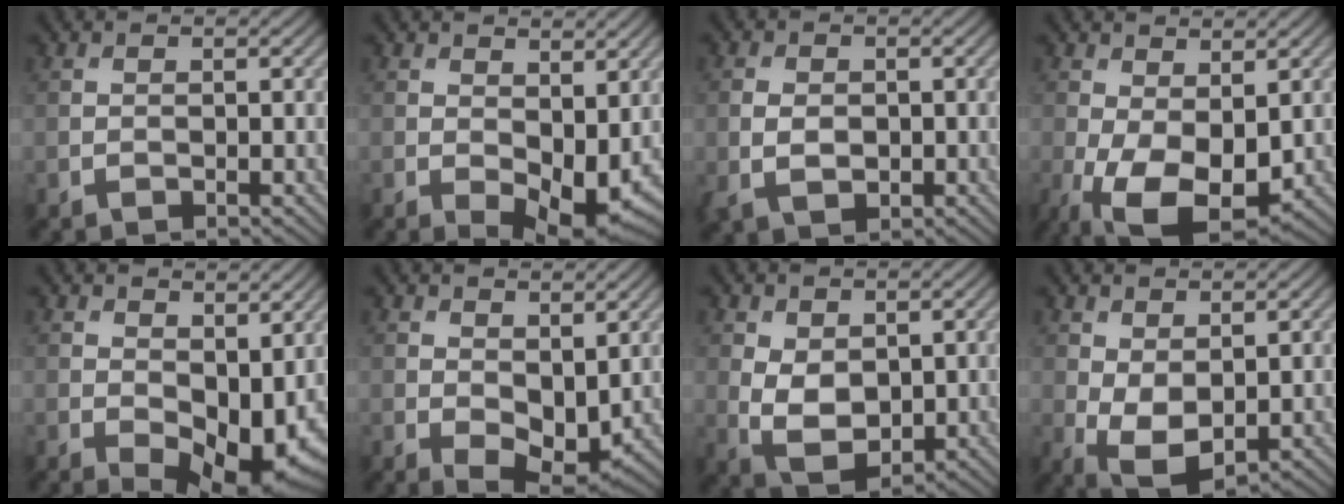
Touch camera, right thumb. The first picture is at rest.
{"total": 7.5, "force": [-0.2, 4.1, 6.2], "torque": [-0.106, -0.017, 0.010]}
{"total": 3.6, "force": [-0.4, 2.6, 2.4], "torque": [-0.054, -0.004, -0.005]}
{"total": 10.2, "force": [-2.4, 5.6, 8.2], "torque": [-0.193, -0.035, -0.022]}
{"total": 9.7, "force": [-0.1, 5.7, 7.9], "torque": [-0.124, -0.020, 0.013]}
{"total": 5.8, "force": [0.7, 3.5, 4.7], "torque": [-0.088, -0.012, 0.018]}
{"total": 5.7, "force": [0.8, 3.8, 4.2], "torque": [-0.101, -0.005, 0.018]}
{"total": 5.4, "force": [0.1, 3.1, 4.5], "torque": [-0.110, -0.005, 0.009]}